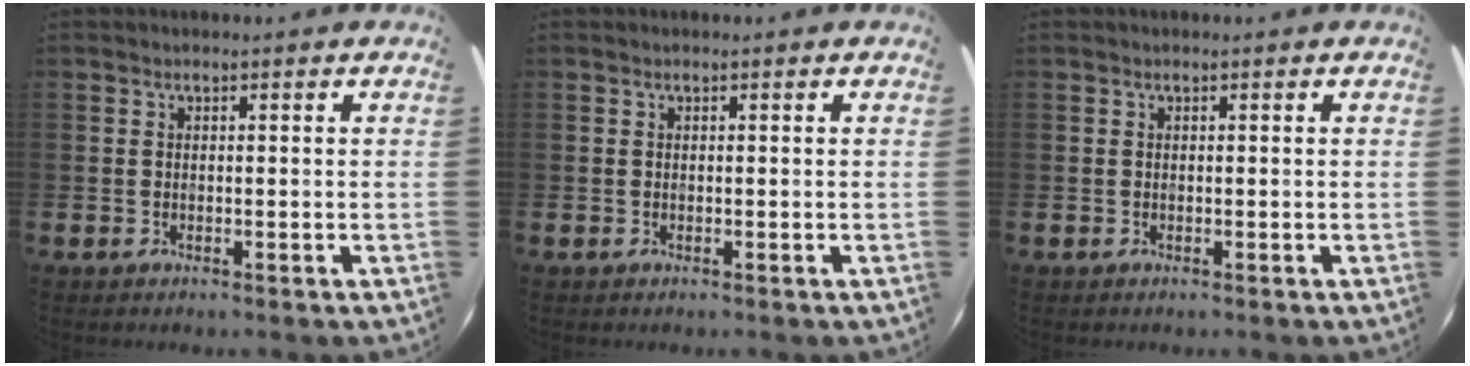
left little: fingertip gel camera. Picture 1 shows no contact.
{"total": 0.0}
{"total": 0.0}